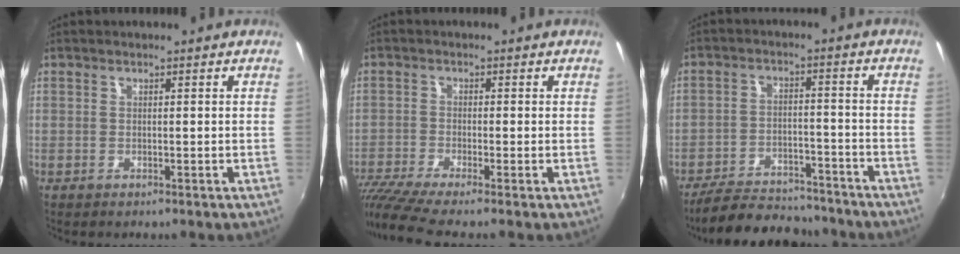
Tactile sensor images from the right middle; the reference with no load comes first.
{"total": 8.1, "force": [-6.7, -0.7, 4.4], "torque": [-0.105, -0.042, -0.125]}
{"total": 14.5, "force": [-12.8, 4.6, 5.2], "torque": [-0.120, 0.000, -0.185]}